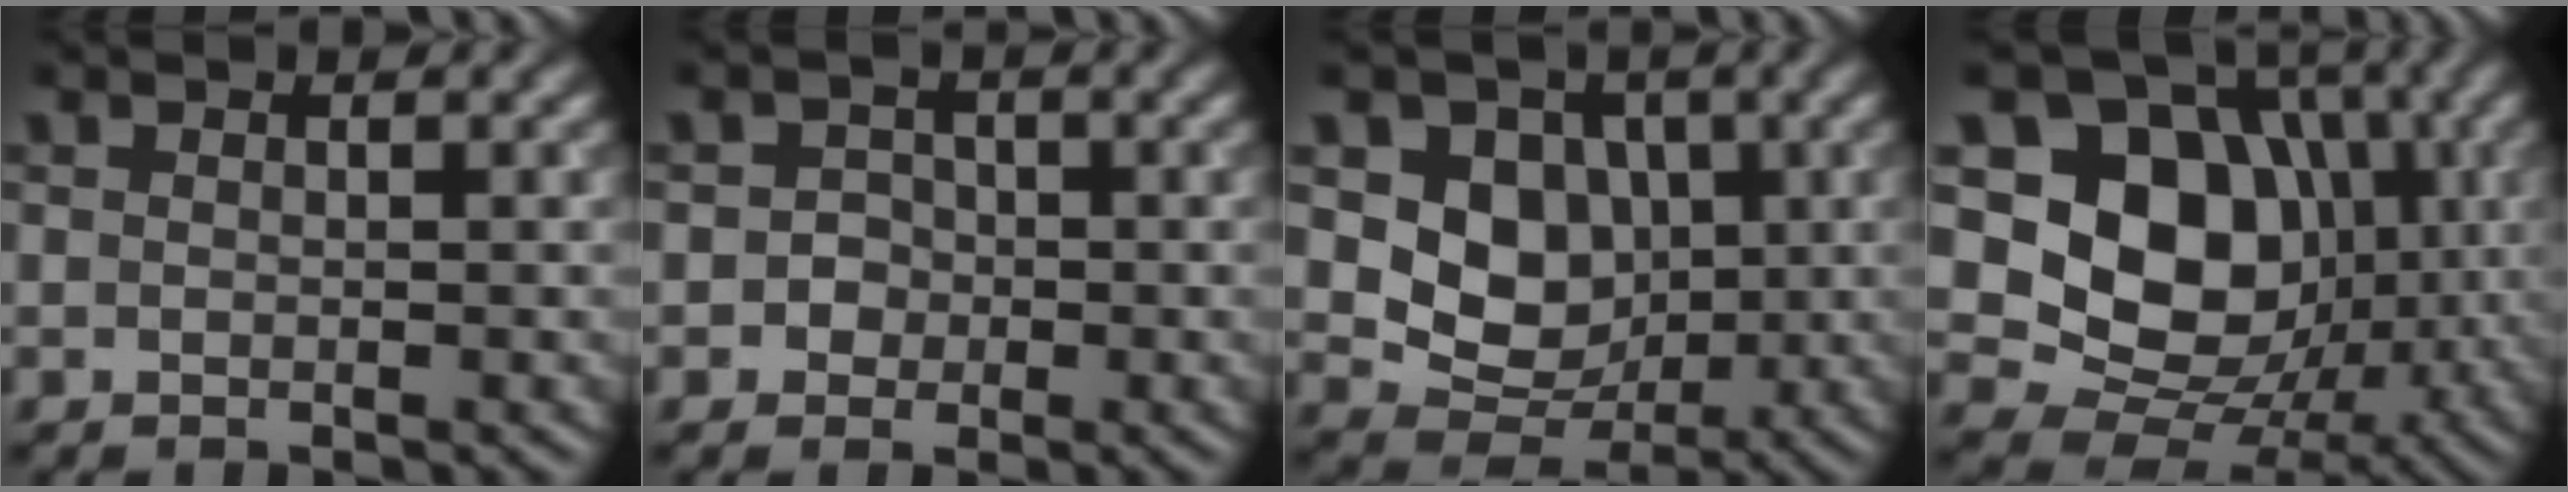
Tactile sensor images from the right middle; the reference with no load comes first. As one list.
[{"total": 1.7, "force": [-0.3, 1.7, 0.3], "torque": [0.021, 0.000, -0.013]}, {"total": 6.5, "force": [1.0, 5.3, 3.6], "torque": [-0.054, -0.007, 0.009]}, {"total": 12.0, "force": [0.9, 9.5, 7.3], "torque": [-0.107, -0.007, 0.003]}]